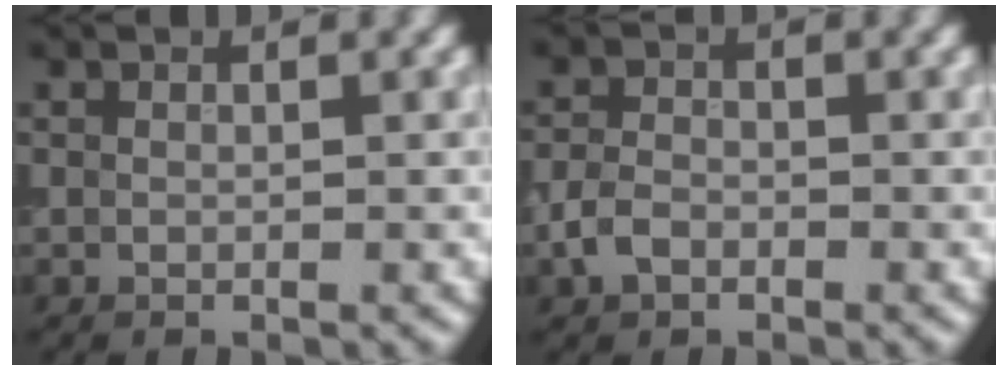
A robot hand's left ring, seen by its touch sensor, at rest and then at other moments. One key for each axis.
{"total": 2.1, "fx": -1.2, "fy": 1.4, "fz": 1.1, "tx": -0.021, "ty": 0.001, "tz": -0.031}